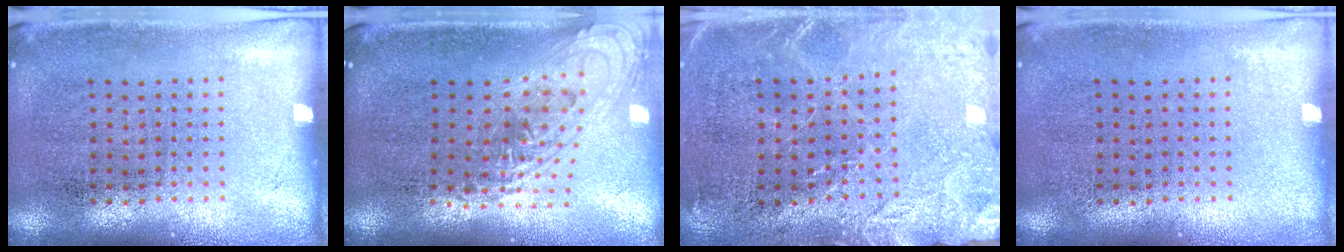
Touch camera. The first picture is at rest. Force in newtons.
{"total": 1.5, "press": 1.3, "slide": 0.7}
{"total": 2.8, "press": 2.6, "slide": 0.9}
{"total": 0.0}